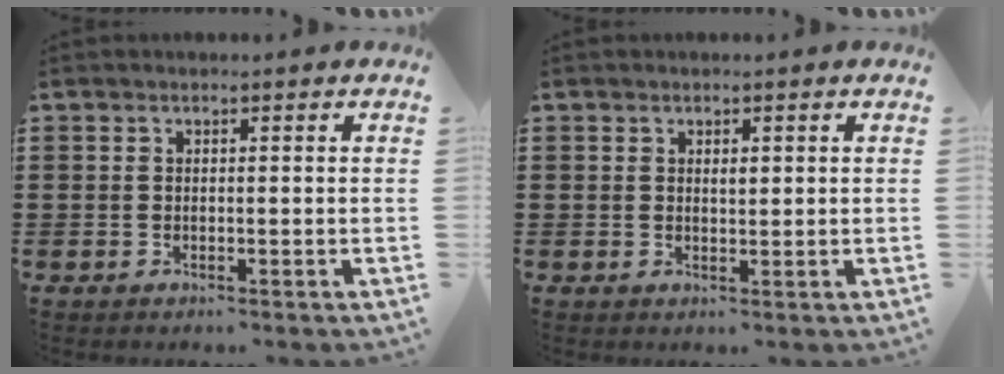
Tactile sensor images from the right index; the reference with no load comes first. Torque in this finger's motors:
{"motor_torque": [0.37, -0.11, 0.01, 0.02]}